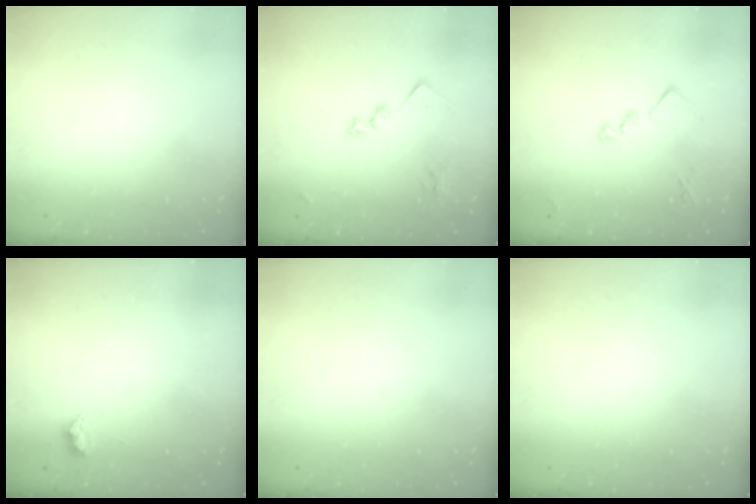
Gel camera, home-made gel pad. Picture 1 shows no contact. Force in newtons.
{"total": 12.7, "press": 12.7, "slide": 0.6}
{"total": 11.0, "press": 11.0, "slide": 0.3}
{"total": 4.8, "press": 4.8, "slide": 0.6}
{"total": 0.0}
{"total": 0.0}